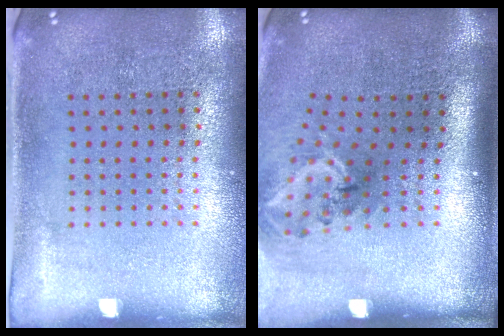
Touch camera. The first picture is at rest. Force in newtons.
{"total": 2.0, "press": 1.3, "slide": 1.5}